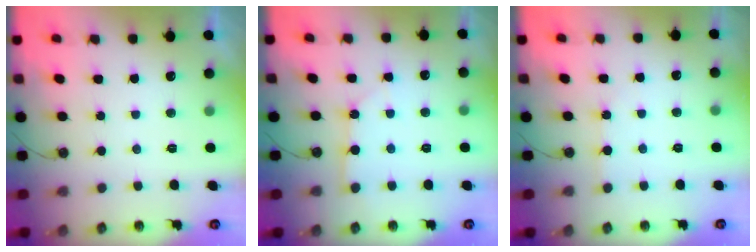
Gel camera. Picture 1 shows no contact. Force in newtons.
{"total": 2.9, "press": 2.9, "slide": 0.3}
{"total": 2.1, "press": 2.0, "slide": 0.3}